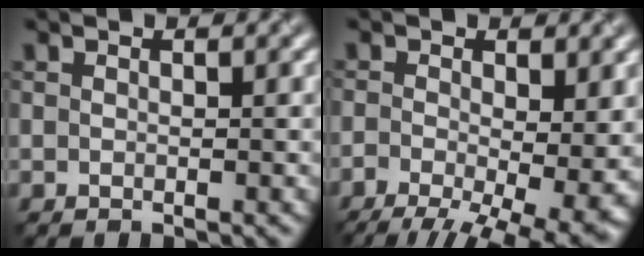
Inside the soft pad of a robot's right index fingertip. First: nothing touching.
{"total": 13.4, "force": [-5.6, 6.2, 10.5], "torque": [-0.164, -0.030, -0.065]}